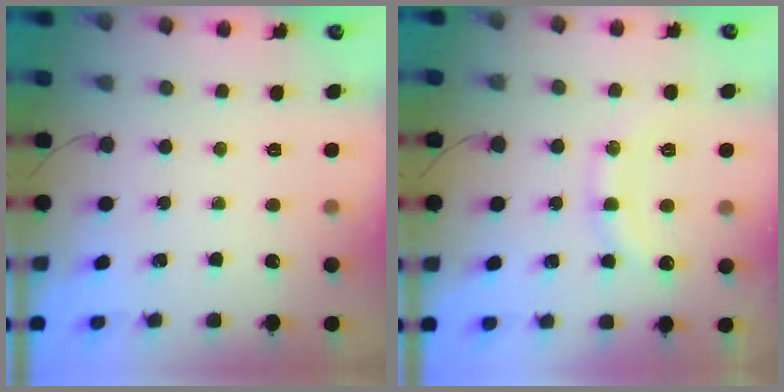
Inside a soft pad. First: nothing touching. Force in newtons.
{"total": 12.3, "press": 12.3, "slide": 0.8}